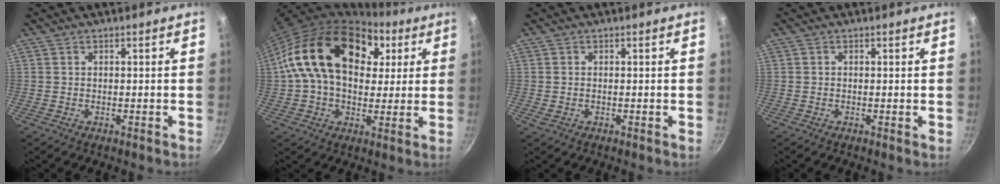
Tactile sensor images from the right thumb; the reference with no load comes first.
{"total": 23.1, "force": [6.4, 15.6, 15.7], "torque": [-0.245, 0.018, 0.095]}
{"total": 1.0, "force": [-0.1, 0.6, 0.8], "torque": [-0.014, -0.001, -0.002]}
{"total": 0.0}